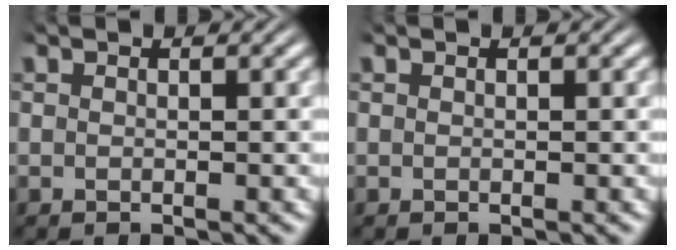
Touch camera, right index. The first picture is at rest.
{"total": 0.0}